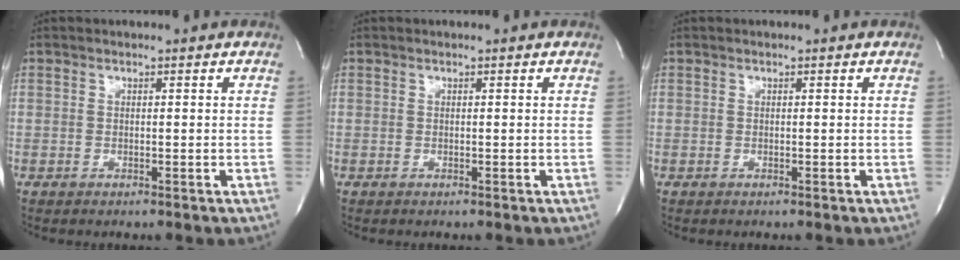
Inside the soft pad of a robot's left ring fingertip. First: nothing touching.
{"total": 0.0}
{"total": 0.0}